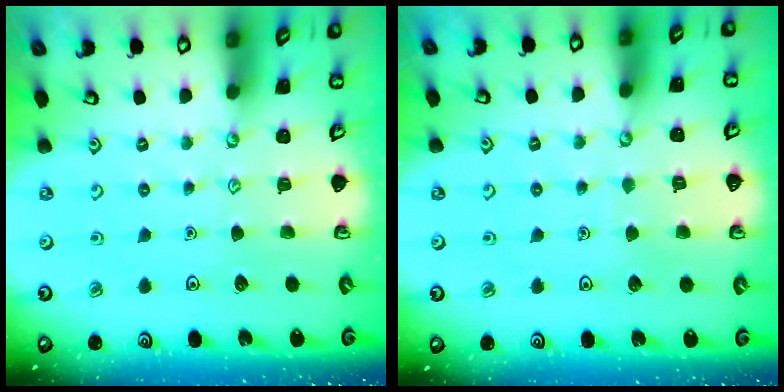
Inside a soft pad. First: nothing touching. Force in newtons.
{"total": 2.9, "press": 2.9, "slide": 0.3}